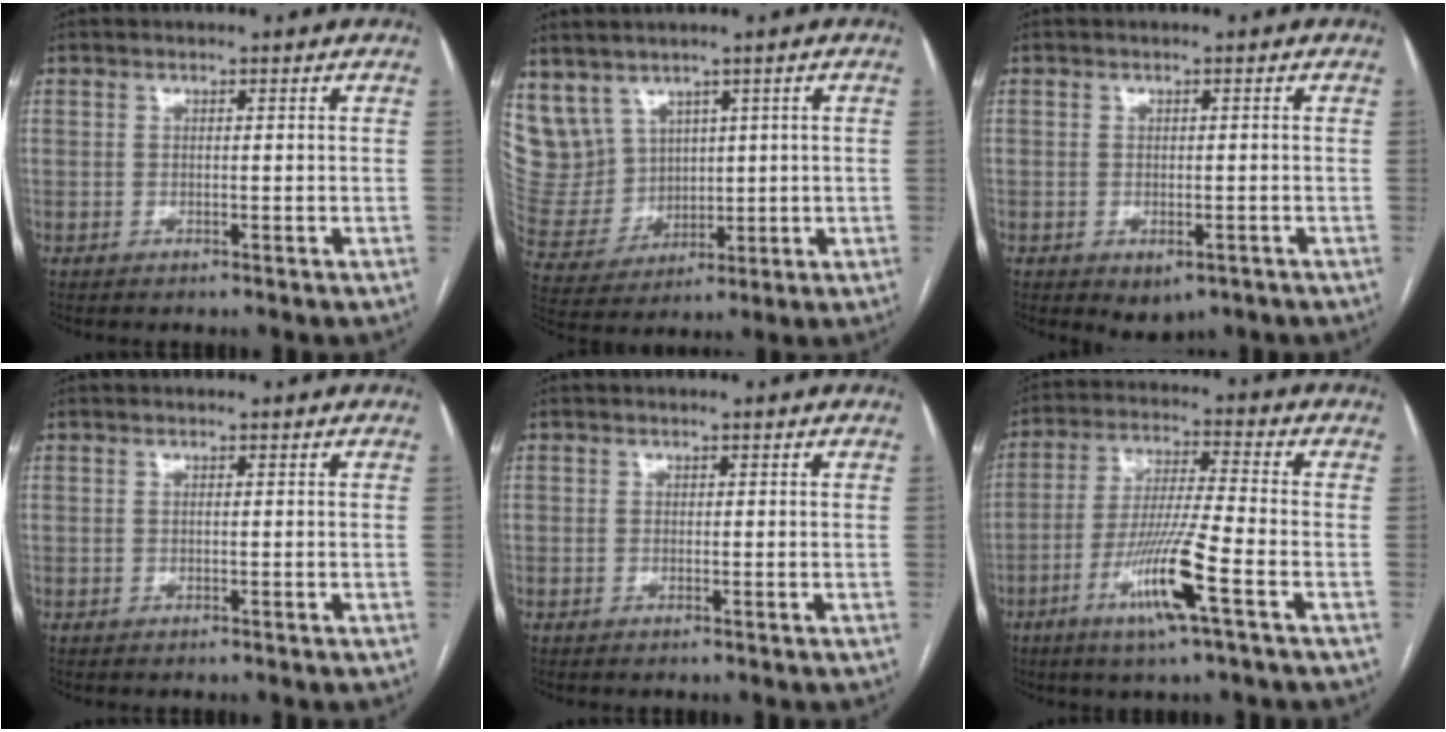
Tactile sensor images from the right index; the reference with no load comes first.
{"total": 11.6, "force": [5.5, 9.9, 2.8], "torque": [-0.089, 0.054, 0.143]}
{"total": 3.4, "force": [-1.9, 2.2, 1.8], "torque": [-0.015, -0.002, -0.014]}
{"total": 0.0}
{"total": 0.0}
{"total": 11.3, "force": [-5.0, -0.5, 10.2], "torque": [-0.198, -0.015, -0.097]}